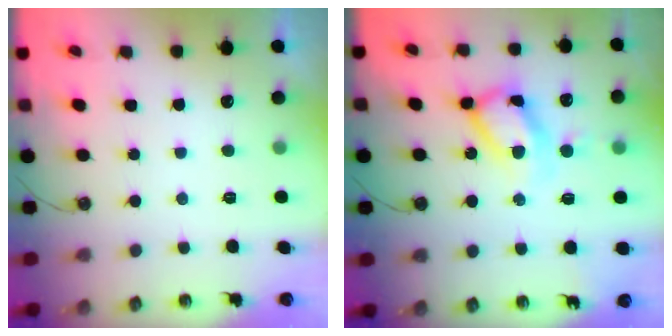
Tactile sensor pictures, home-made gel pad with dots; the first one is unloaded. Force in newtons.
{"total": 13.0, "press": 12.9, "slide": 1.2}